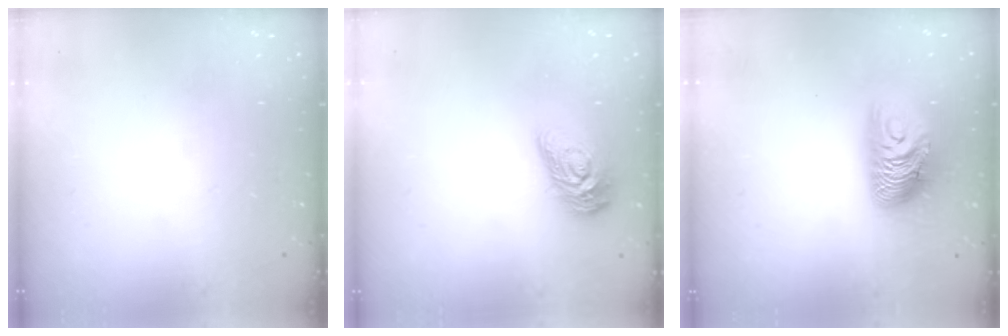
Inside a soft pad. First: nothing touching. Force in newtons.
{"total": 12.1, "press": 12.1, "slide": 0.6}
{"total": 11.1, "press": 11.1, "slide": 0.8}